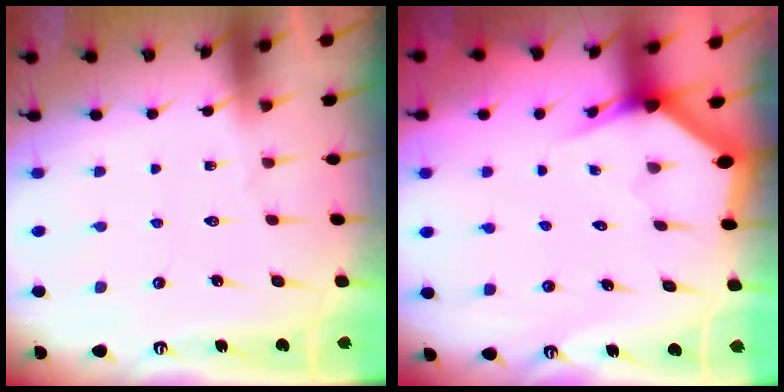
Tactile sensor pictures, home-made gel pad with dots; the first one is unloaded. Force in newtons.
{"total": 3.0, "press": 3.0, "slide": 0.1}